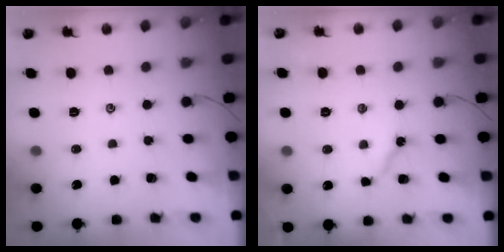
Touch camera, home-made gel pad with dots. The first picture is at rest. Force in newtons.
{"total": 5.8, "press": 5.8, "slide": 0.8}